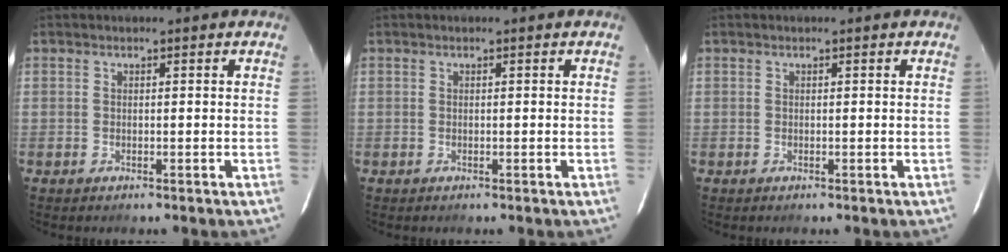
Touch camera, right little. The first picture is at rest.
{"total": 0.0}
{"total": 0.0}